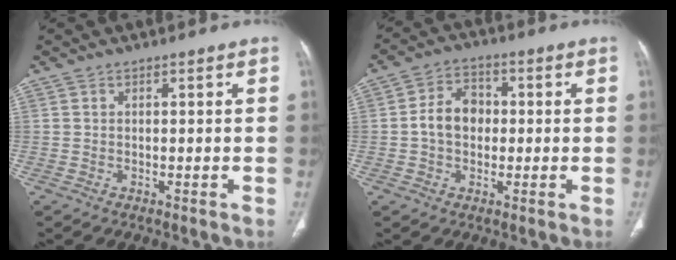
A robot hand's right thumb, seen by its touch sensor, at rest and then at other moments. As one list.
[{"total": 7.4, "force": [-0.2, 5.6, 4.8], "torque": [-0.066, 0.019, -0.012]}]